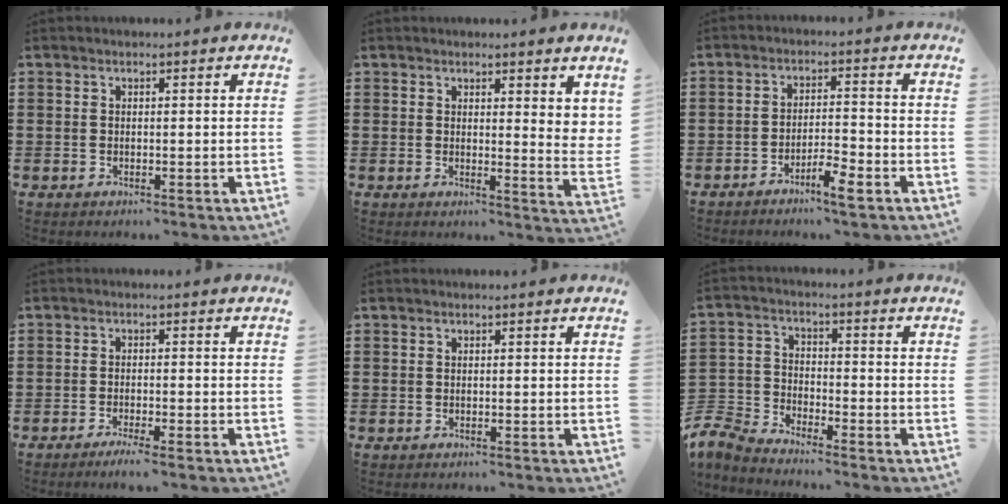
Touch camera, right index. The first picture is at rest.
{"total": 2.6, "force": [2.2, 0.4, 1.3], "torque": [-0.025, -0.002, 0.039]}
{"total": 4.1, "force": [-3.2, 0.5, 2.5], "torque": [-0.043, 0.008, -0.059]}
{"total": 2.1, "force": [-1.8, -0.2, 1.2], "torque": [-0.026, -0.003, -0.034]}
{"total": 0.0}
{"total": 5.0, "force": [-4.8, 0.7, 0.8], "torque": [-0.052, -0.010, -0.109]}